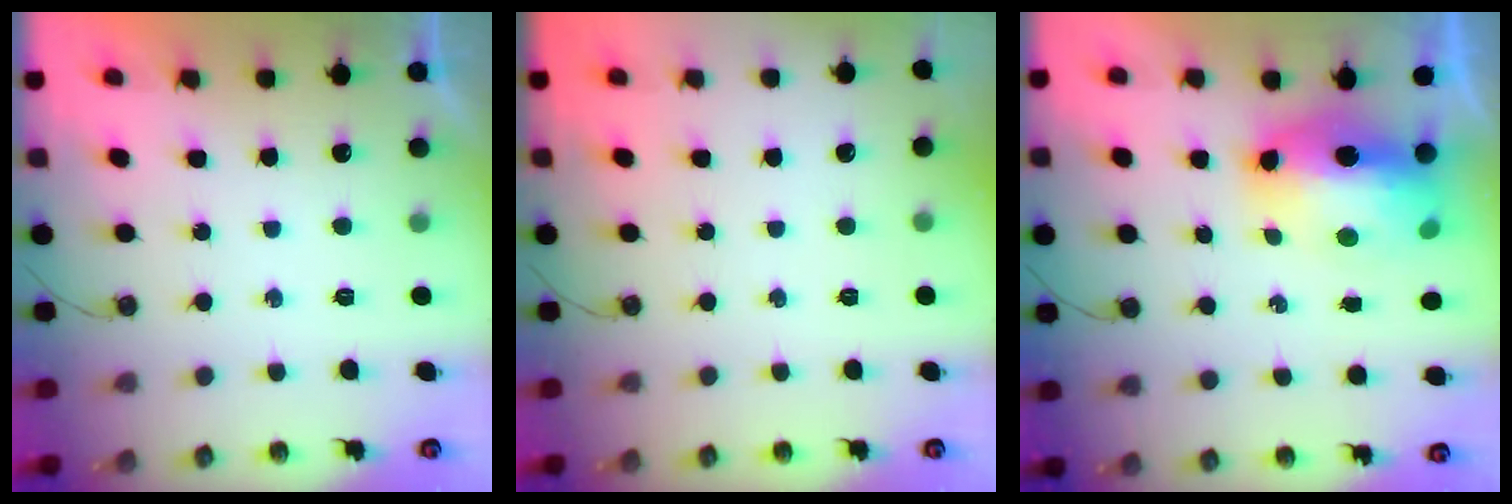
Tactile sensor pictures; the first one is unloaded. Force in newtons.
{"total": 0.0}
{"total": 13.2, "press": 13.0, "slide": 2.0}